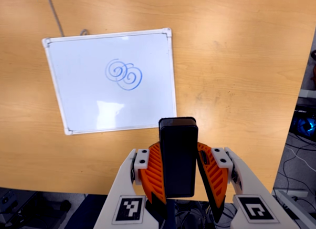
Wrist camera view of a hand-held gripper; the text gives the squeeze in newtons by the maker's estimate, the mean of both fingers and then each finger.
{"total": 5.7, "left": 5.7, "right": 5.7}